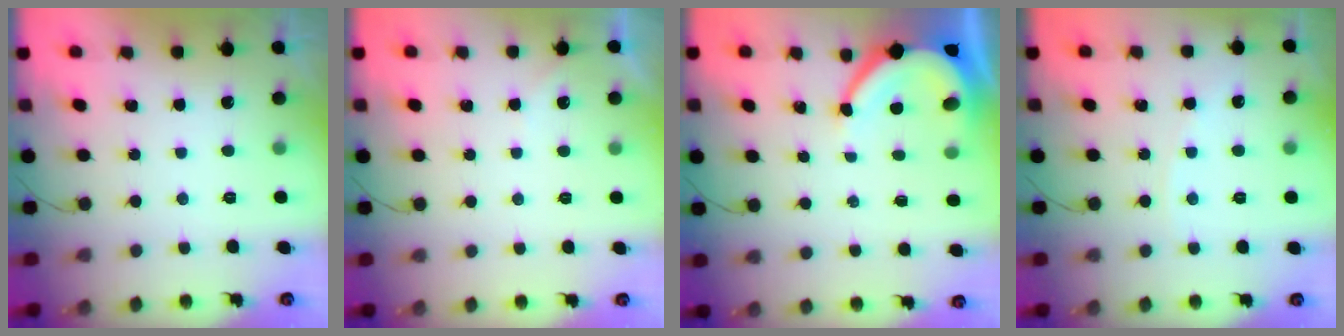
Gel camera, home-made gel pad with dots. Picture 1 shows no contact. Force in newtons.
{"total": 2.2, "press": 2.2, "slide": 0.3}
{"total": 7.7, "press": 7.7, "slide": 0.9}
{"total": 2.8, "press": 2.8, "slide": 0.3}